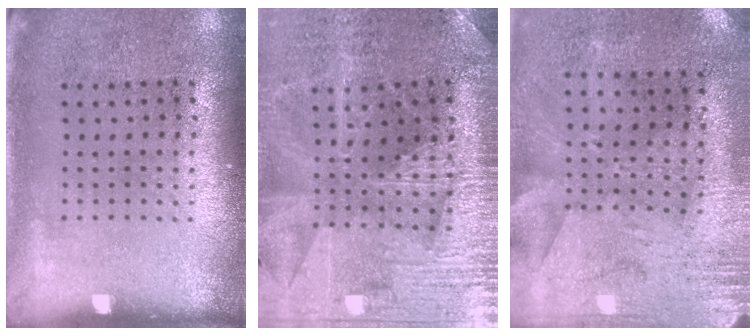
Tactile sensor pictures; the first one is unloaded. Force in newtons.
{"total": 3.0, "press": 2.9, "slide": 0.5}
{"total": 2.8, "press": 2.3, "slide": 1.7}